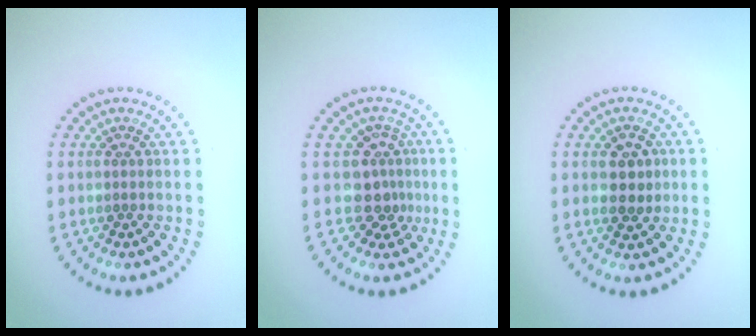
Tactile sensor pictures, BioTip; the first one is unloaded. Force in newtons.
{"total": 3.0, "press": 2.1, "slide": 2.1}
{"total": 2.4, "press": 2.4, "slide": 0.2}